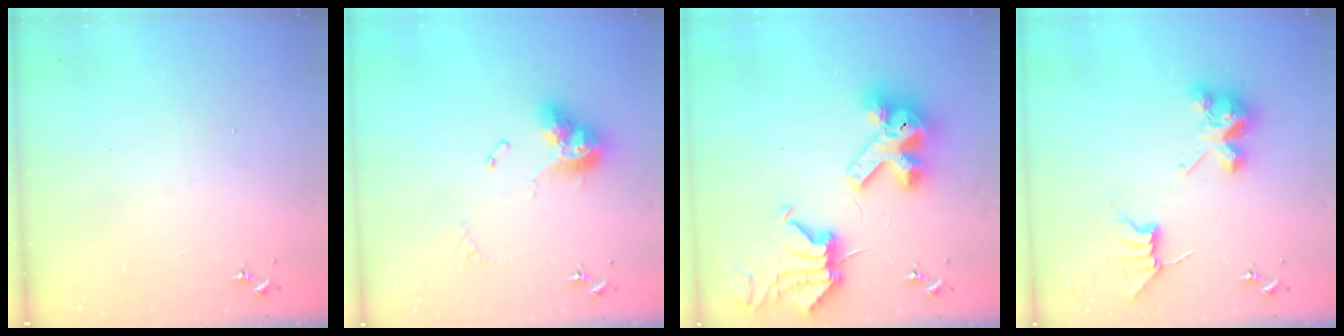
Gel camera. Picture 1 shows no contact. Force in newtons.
{"total": 12.6, "press": 12.6, "slide": 1.1}
{"total": 14.0, "press": 13.9, "slide": 1.9}
{"total": 8.5, "press": 8.5, "slide": 0.6}